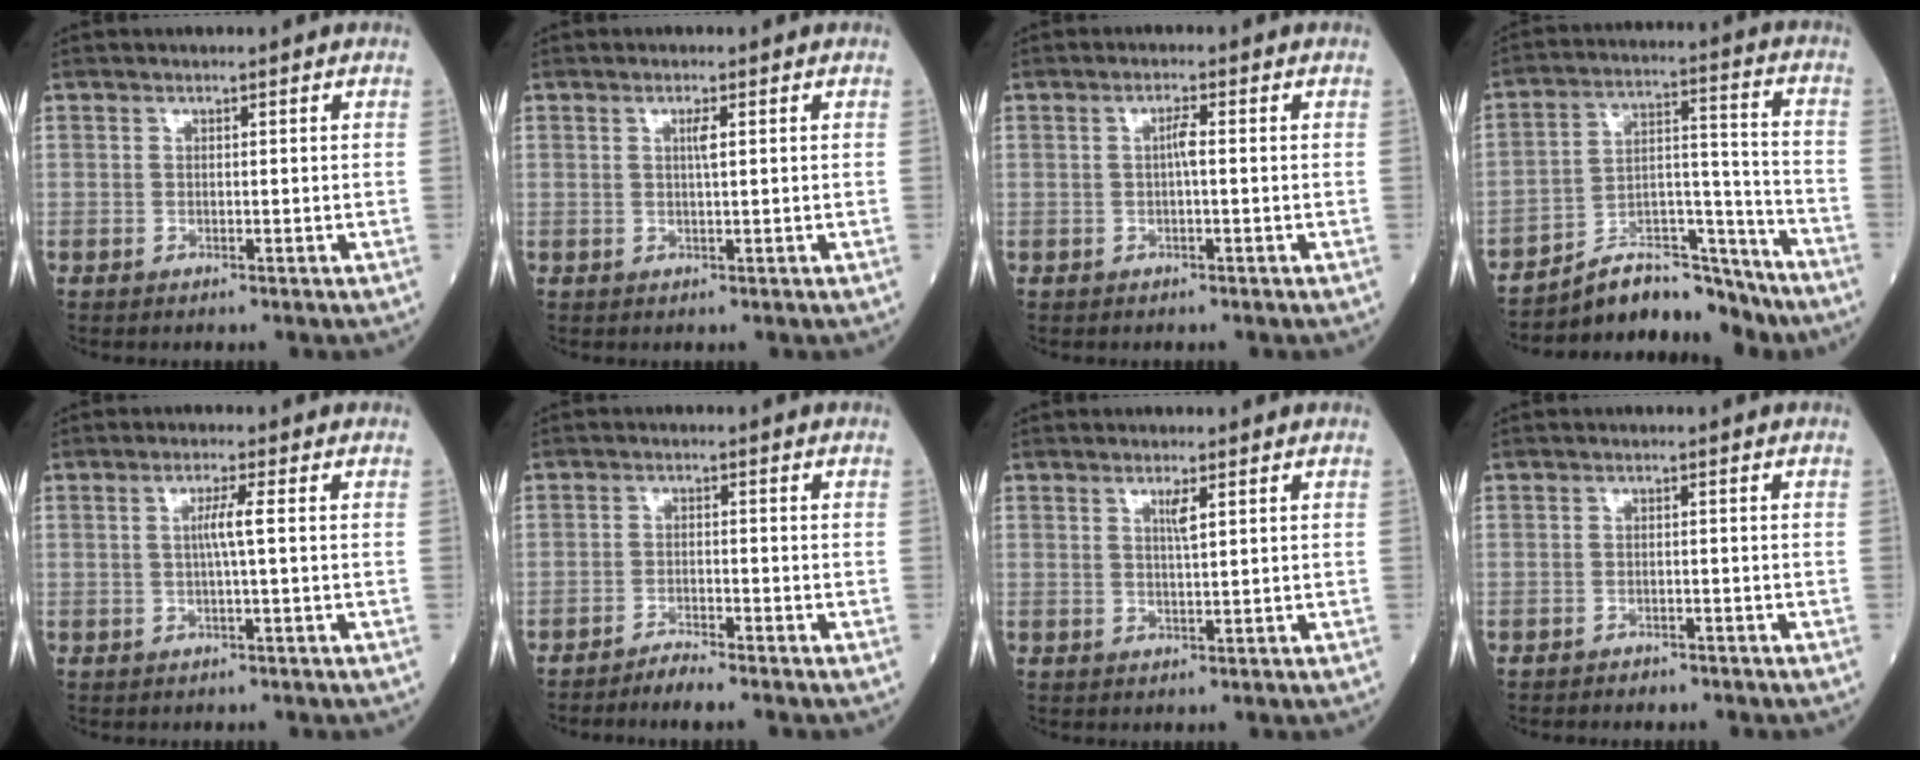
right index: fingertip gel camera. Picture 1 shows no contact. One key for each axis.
{"total": 1.5, "fx": 0.4, "fy": -0.1, "fz": 1.4, "tx": -0.027, "ty": 0.000, "tz": 0.006}
{"total": 1.8, "fx": 0.0, "fy": 0.1, "fz": 1.8, "tx": -0.033, "ty": 0.003, "tz": -0.001}
{"total": 14.7, "fx": -13.4, "fy": 4.4, "fz": 3.8, "tx": -0.053, "ty": 0.053, "tz": -0.216}
{"total": 2.7, "fx": 0.1, "fy": -0.5, "fz": 2.6, "tx": -0.050, "ty": 0.001, "tz": 0.001}
{"total": 2.7, "fx": -2.5, "fy": -0.5, "fz": 0.8, "tx": -0.020, "ty": -0.007, "tz": -0.050}
{"total": 2.0, "fx": 0.9, "fy": -0.1, "fz": 1.8, "tx": -0.035, "ty": -0.003, "tz": 0.016}
{"total": 2.5, "fx": -2.2, "fy": 1.0, "fz": 0.6, "tx": -0.014, "ty": 0.001, "tz": -0.024}